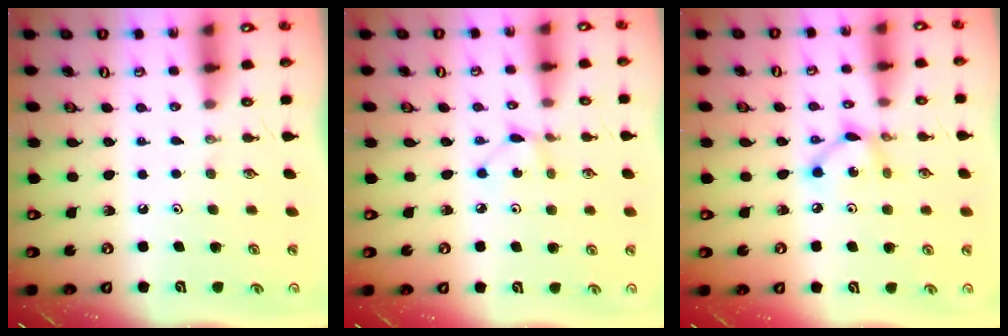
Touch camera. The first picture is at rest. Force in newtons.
{"total": 2.5, "press": 2.4, "slide": 0.3}
{"total": 6.0, "press": 6.0, "slide": 0.2}